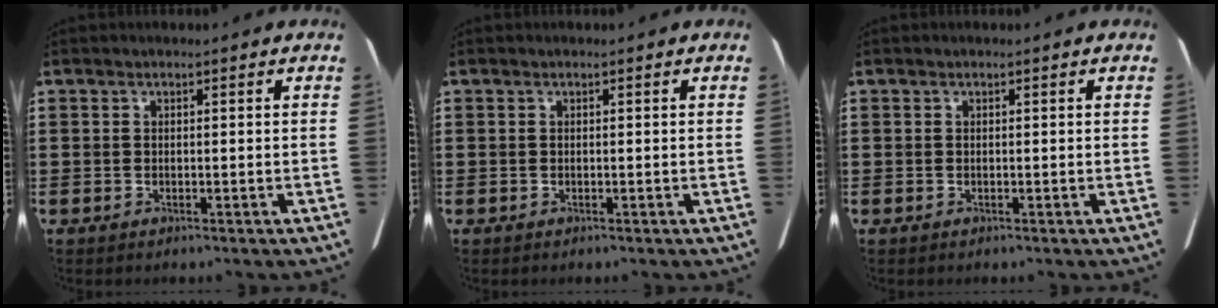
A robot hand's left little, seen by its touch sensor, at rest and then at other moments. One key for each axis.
{"total": 0.0}
{"total": 0.0}